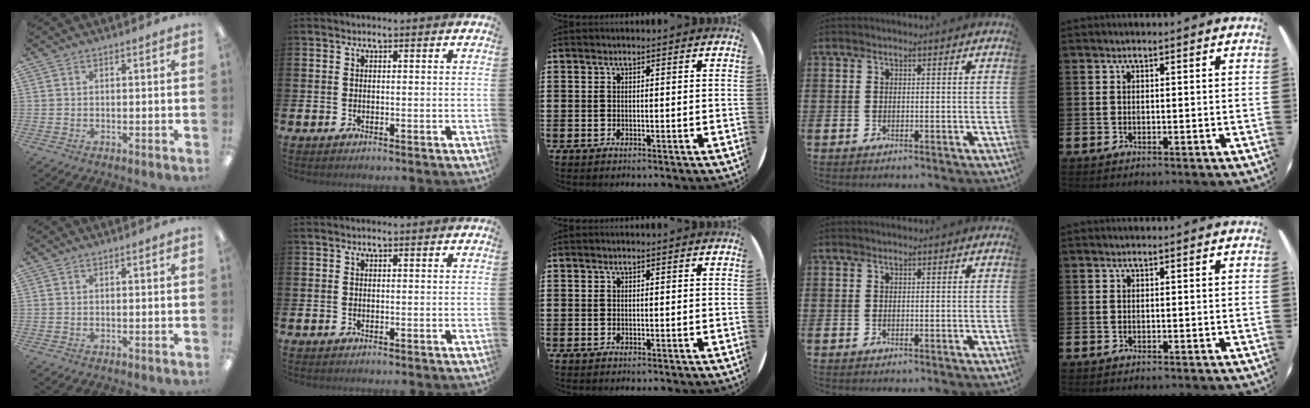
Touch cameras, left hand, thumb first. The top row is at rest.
{}